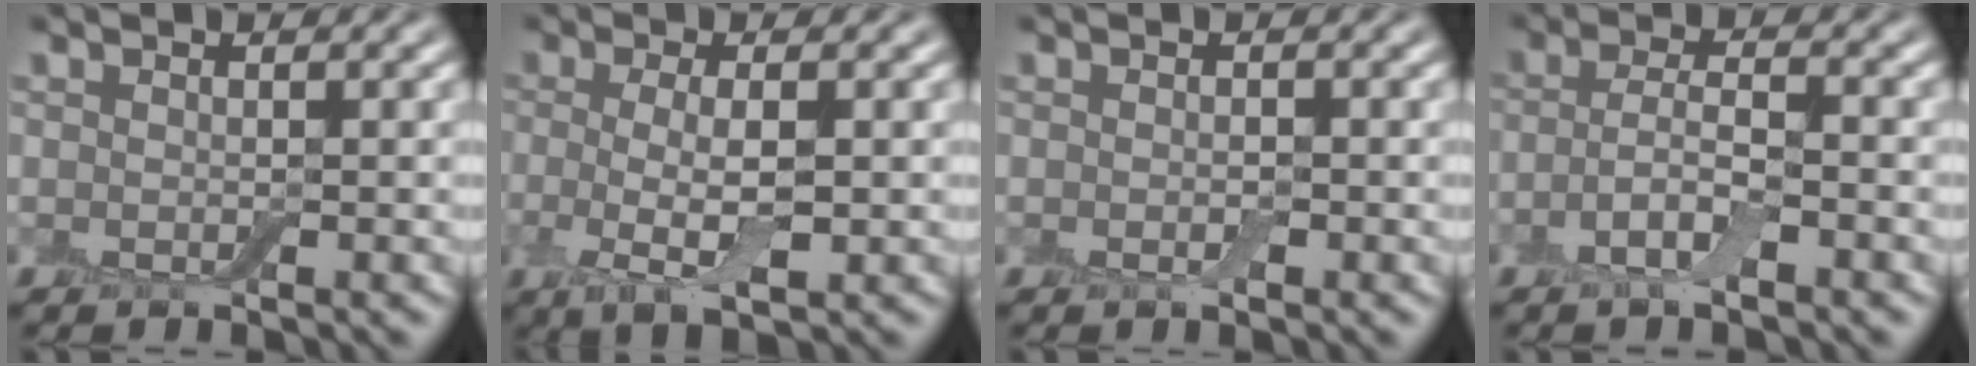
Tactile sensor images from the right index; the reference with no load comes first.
{"total": 4.2, "force": [-0.5, 1.3, 4.0], "torque": [-0.085, -0.009, -0.010]}
{"total": 0.7, "force": [-0.2, 0.3, 0.6], "torque": [-0.012, -0.001, -0.003]}
{"total": 3.2, "force": [-1.3, 1.0, 2.8], "torque": [-0.059, 0.004, -0.032]}